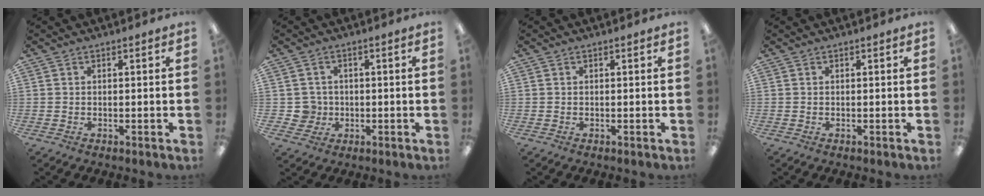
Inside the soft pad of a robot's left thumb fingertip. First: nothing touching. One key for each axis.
{"total": 4.6, "fx": -0.1, "fy": 4.5, "fz": 0.7, "tx": -0.014, "ty": 0.009, "tz": 0.000}
{"total": 0.0}
{"total": 0.0}